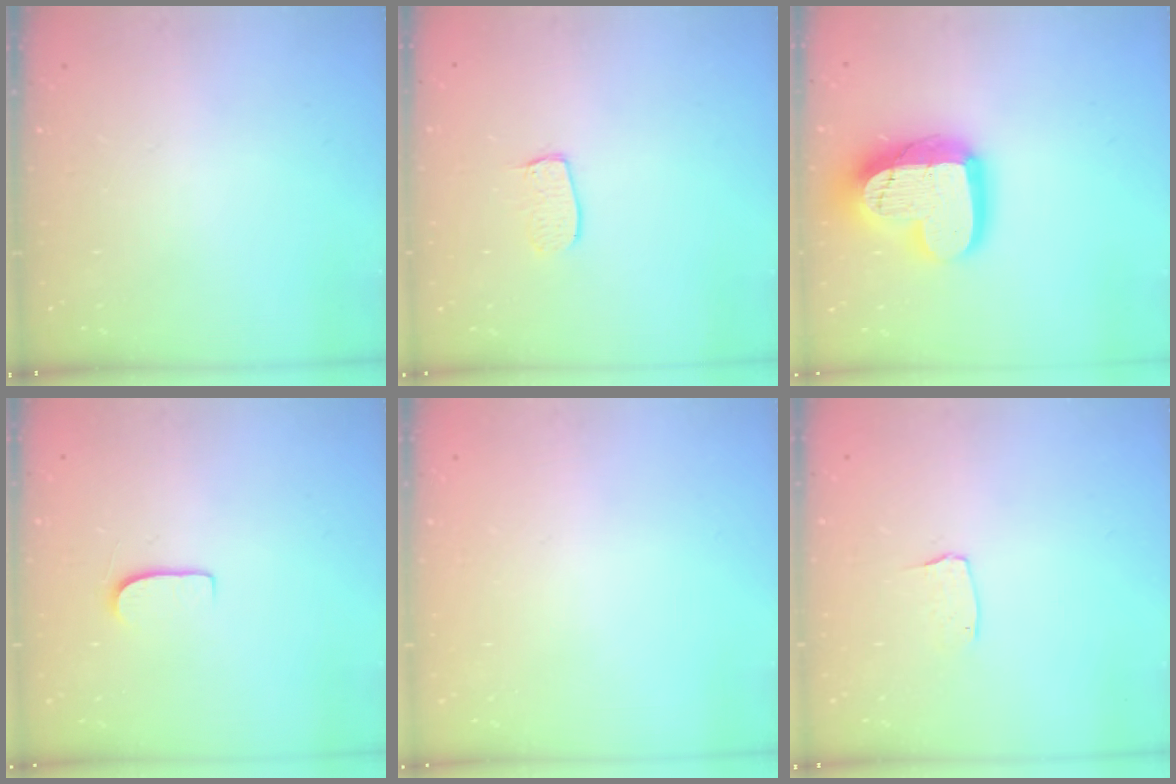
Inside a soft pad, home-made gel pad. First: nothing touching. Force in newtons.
{"total": 6.6, "press": 6.6, "slide": 0.4}
{"total": 19.9, "press": 19.9, "slide": 1.5}
{"total": 5.9, "press": 5.9, "slide": 0.5}
{"total": 0.0}
{"total": 3.7, "press": 3.7, "slide": 0.2}